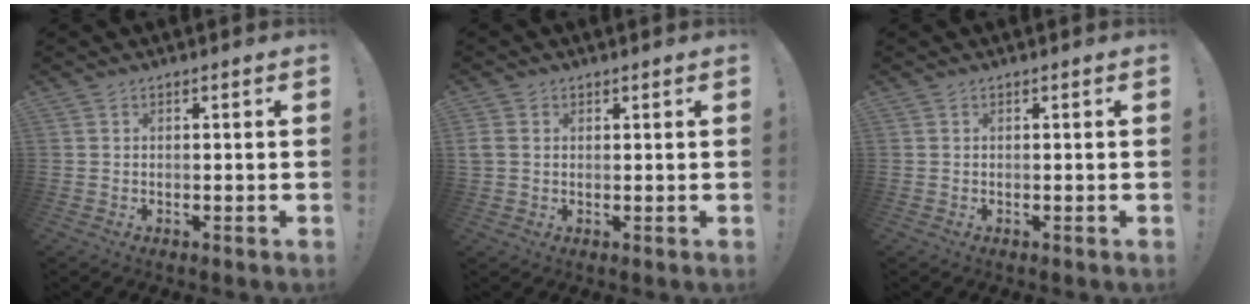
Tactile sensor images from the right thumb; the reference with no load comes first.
{"total": 3.2, "force": [0.9, 2.6, 1.6], "torque": [-0.031, 0.005, 0.021]}
{"total": 0.0}